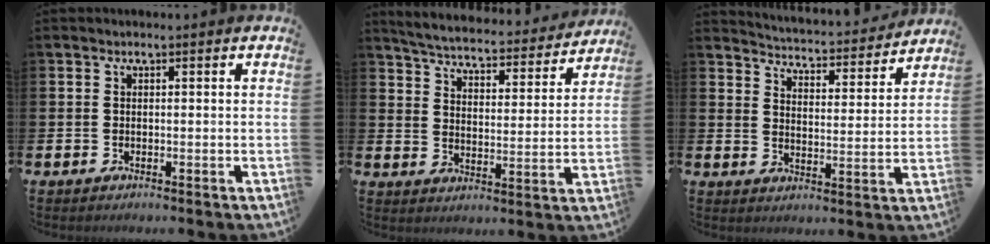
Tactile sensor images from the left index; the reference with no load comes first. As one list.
[{"total": 5.2, "force": [5.0, 0.5, 1.1], "torque": [-0.048, -0.042, 0.082]}, {"total": 4.4, "force": [4.4, 0.3, 0.4], "torque": [-0.022, -0.043, 0.070]}]